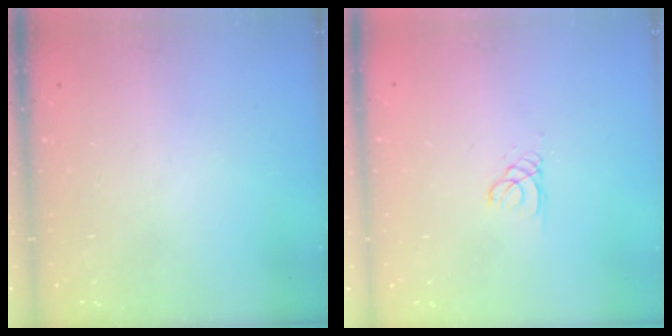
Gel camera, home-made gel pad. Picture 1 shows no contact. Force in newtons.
{"total": 0.8, "press": 0.8, "slide": 0.1}